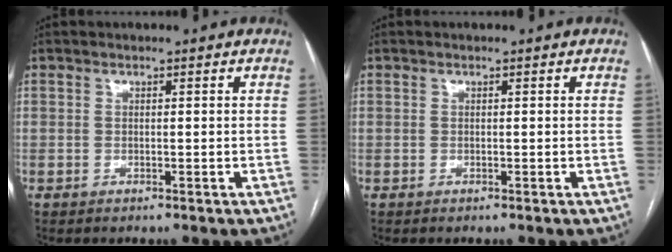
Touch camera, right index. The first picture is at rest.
{"total": 0.0}